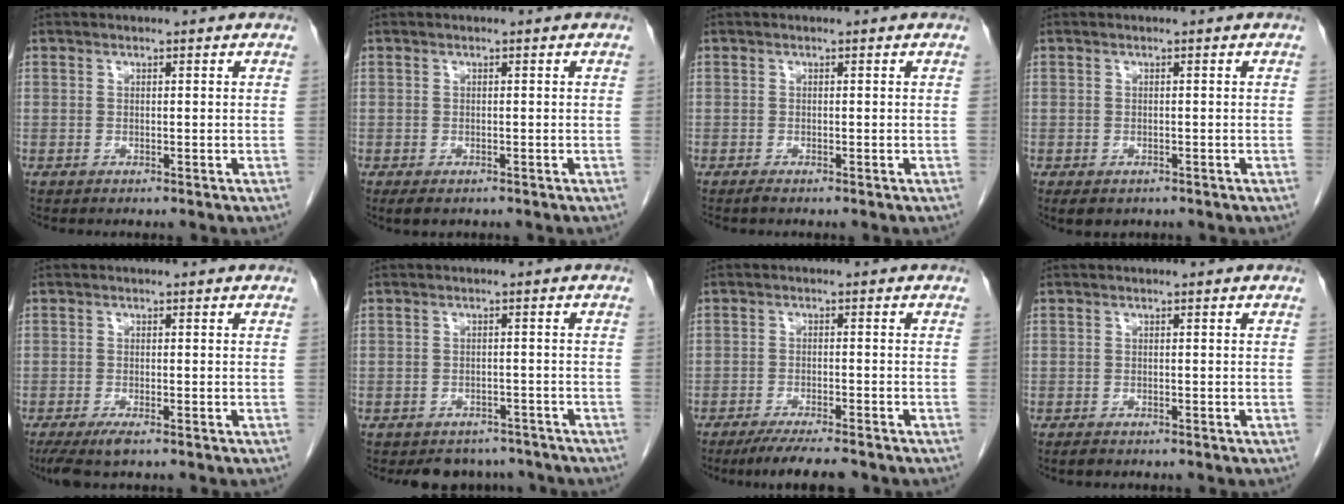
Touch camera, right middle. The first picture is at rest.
{"total": 2.0, "force": [-1.4, 1.0, 1.2], "torque": [-0.016, -0.003, -0.014]}
{"total": 0.5, "force": [-0.4, -0.1, 0.3], "torque": [-0.008, -0.002, -0.009]}
{"total": 2.9, "force": [-2.0, 1.7, 1.2], "torque": [-0.013, -0.002, -0.024]}
{"total": 3.6, "force": [-2.4, 0.7, 2.6], "torque": [-0.050, -0.012, -0.042]}
{"total": 5.7, "force": [-5.1, 2.5, 0.1], "torque": [0.010, 0.005, -0.062]}
{"total": 7.0, "force": [-5.9, 0.7, 3.7], "torque": [-0.057, -0.016, -0.094]}
{"total": 1.0, "force": [-0.8, 0.4, 0.5], "torque": [-0.012, -0.002, -0.011]}